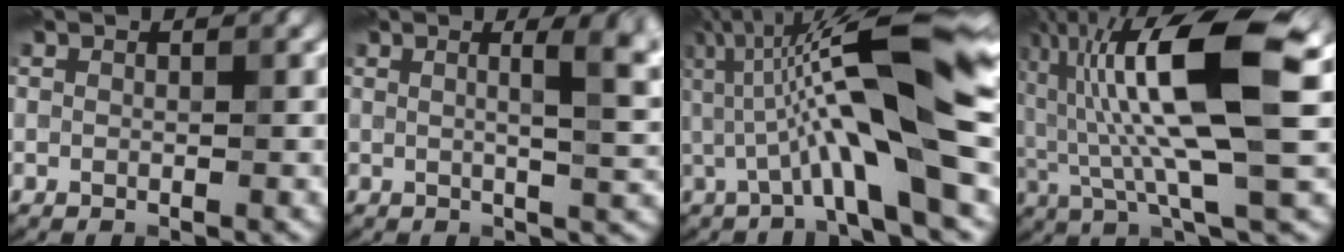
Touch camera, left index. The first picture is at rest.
{"total": 5.8, "force": [1.1, 1.5, 5.5], "torque": [-0.060, 0.012, 0.012]}
{"total": 12.2, "force": [1.1, 2.5, 11.9], "torque": [-0.199, 0.017, 0.014]}
{"total": 13.4, "force": [2.2, 3.5, 12.8], "torque": [-0.230, 0.012, 0.033]}